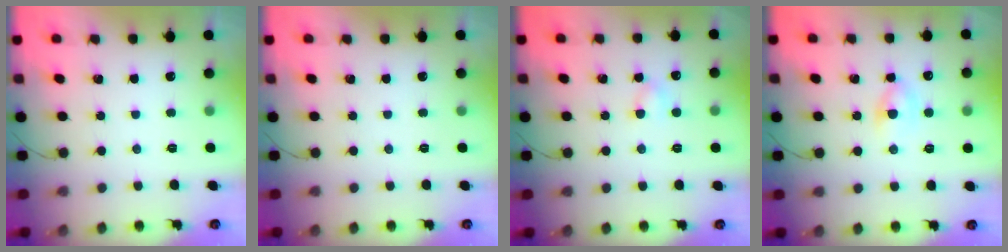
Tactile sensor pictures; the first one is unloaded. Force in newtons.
{"total": 0.0}
{"total": 3.0, "press": 2.8, "slide": 1.1}
{"total": 3.8, "press": 3.6, "slide": 1.3}